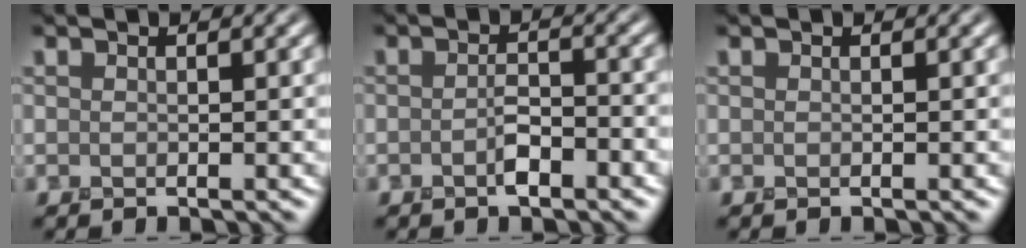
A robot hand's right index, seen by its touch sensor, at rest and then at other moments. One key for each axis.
{"total": 1.9, "fx": -1.0, "fy": 0.6, "fz": 1.5, "tx": -0.031, "ty": 0.005, "tz": -0.019}
{"total": 0.0}